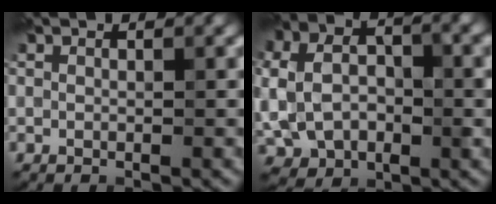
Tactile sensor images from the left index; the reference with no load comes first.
{"total": 9.4, "force": [-0.4, 7.2, 6.1], "torque": [-0.128, 0.005, -0.003]}